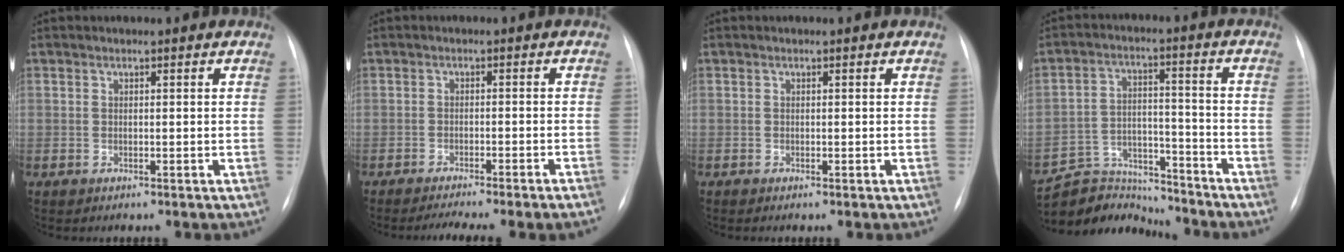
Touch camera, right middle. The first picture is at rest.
{"total": 8.5, "force": [-7.1, -0.7, 4.6], "torque": [-0.049, -0.009, -0.100]}
{"total": 0.0}
{"total": 11.0, "force": [-10.6, 2.7, -0.5], "torque": [0.008, 0.038, -0.181]}